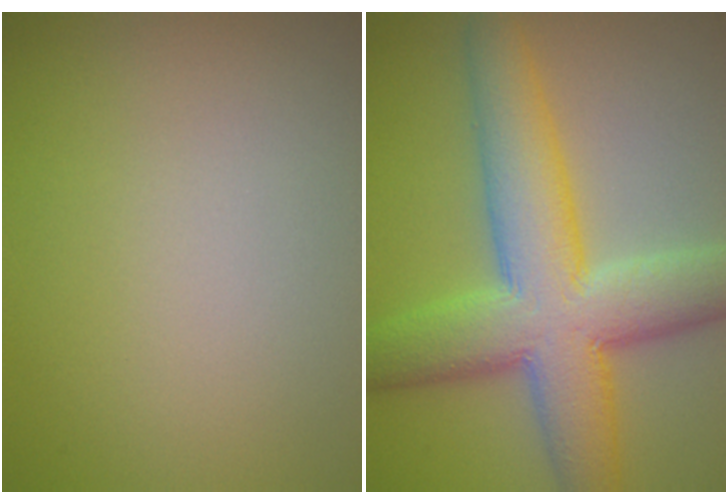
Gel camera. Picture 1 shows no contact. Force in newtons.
{"total": 10.2, "press": 10.2, "slide": 0.3}